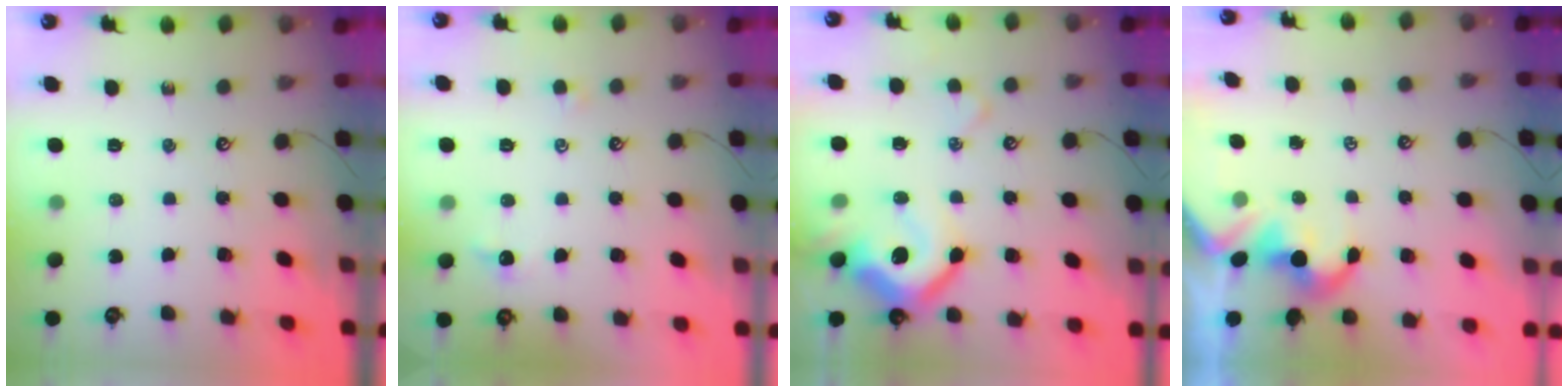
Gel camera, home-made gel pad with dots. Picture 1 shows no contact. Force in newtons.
{"total": 0.6, "press": 0.4, "slide": 0.5}
{"total": 13.6, "press": 13.5, "slide": 1.6}
{"total": 1.6, "press": 1.3, "slide": 1.0}